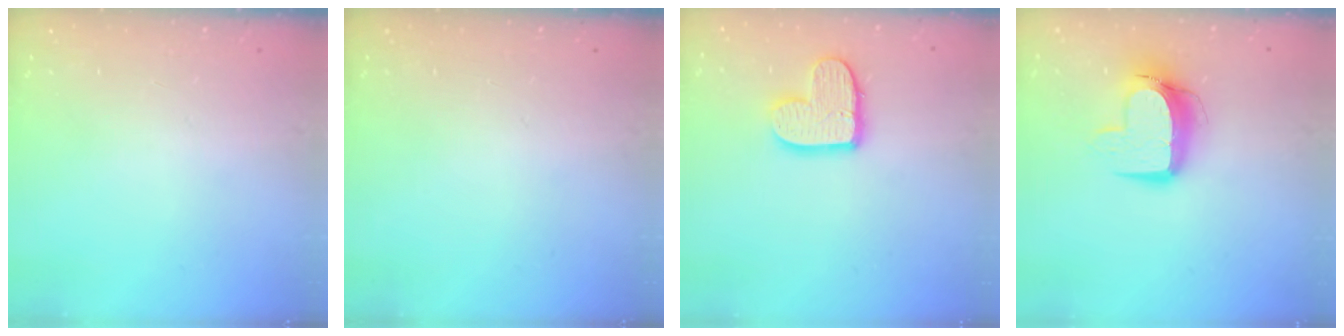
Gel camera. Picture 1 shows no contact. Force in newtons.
{"total": 0.0}
{"total": 11.3, "press": 11.3, "slide": 0.7}
{"total": 11.0, "press": 10.9, "slide": 1.1}